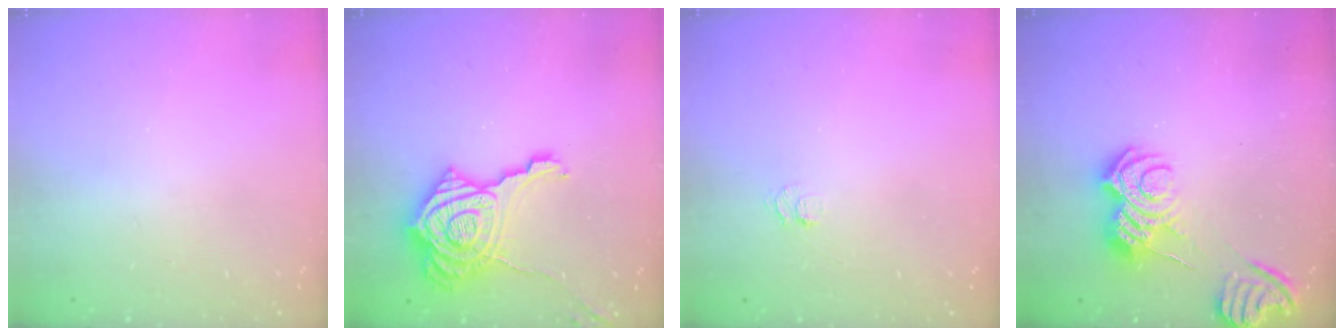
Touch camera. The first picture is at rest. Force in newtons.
{"total": 23.1, "press": 23.0, "slide": 2.2}
{"total": 4.4, "press": 4.4, "slide": 0.5}
{"total": 9.0, "press": 9.0, "slide": 0.7}